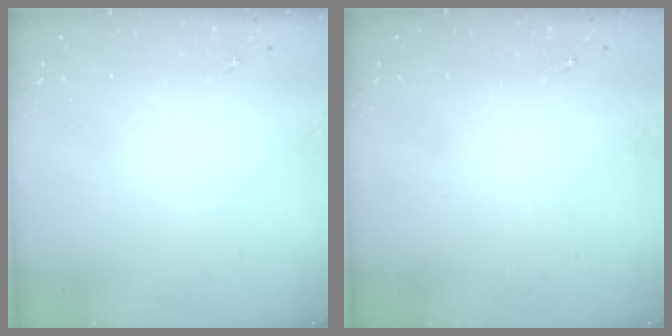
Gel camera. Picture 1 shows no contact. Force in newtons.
{"total": 0.0}